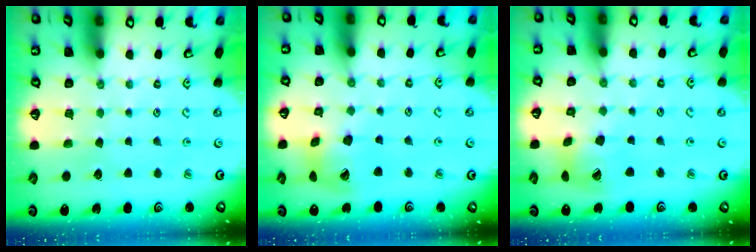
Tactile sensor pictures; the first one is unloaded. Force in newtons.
{"total": 13.3, "press": 13.1, "slide": 2.2}
{"total": 13.0, "press": 12.9, "slide": 1.7}